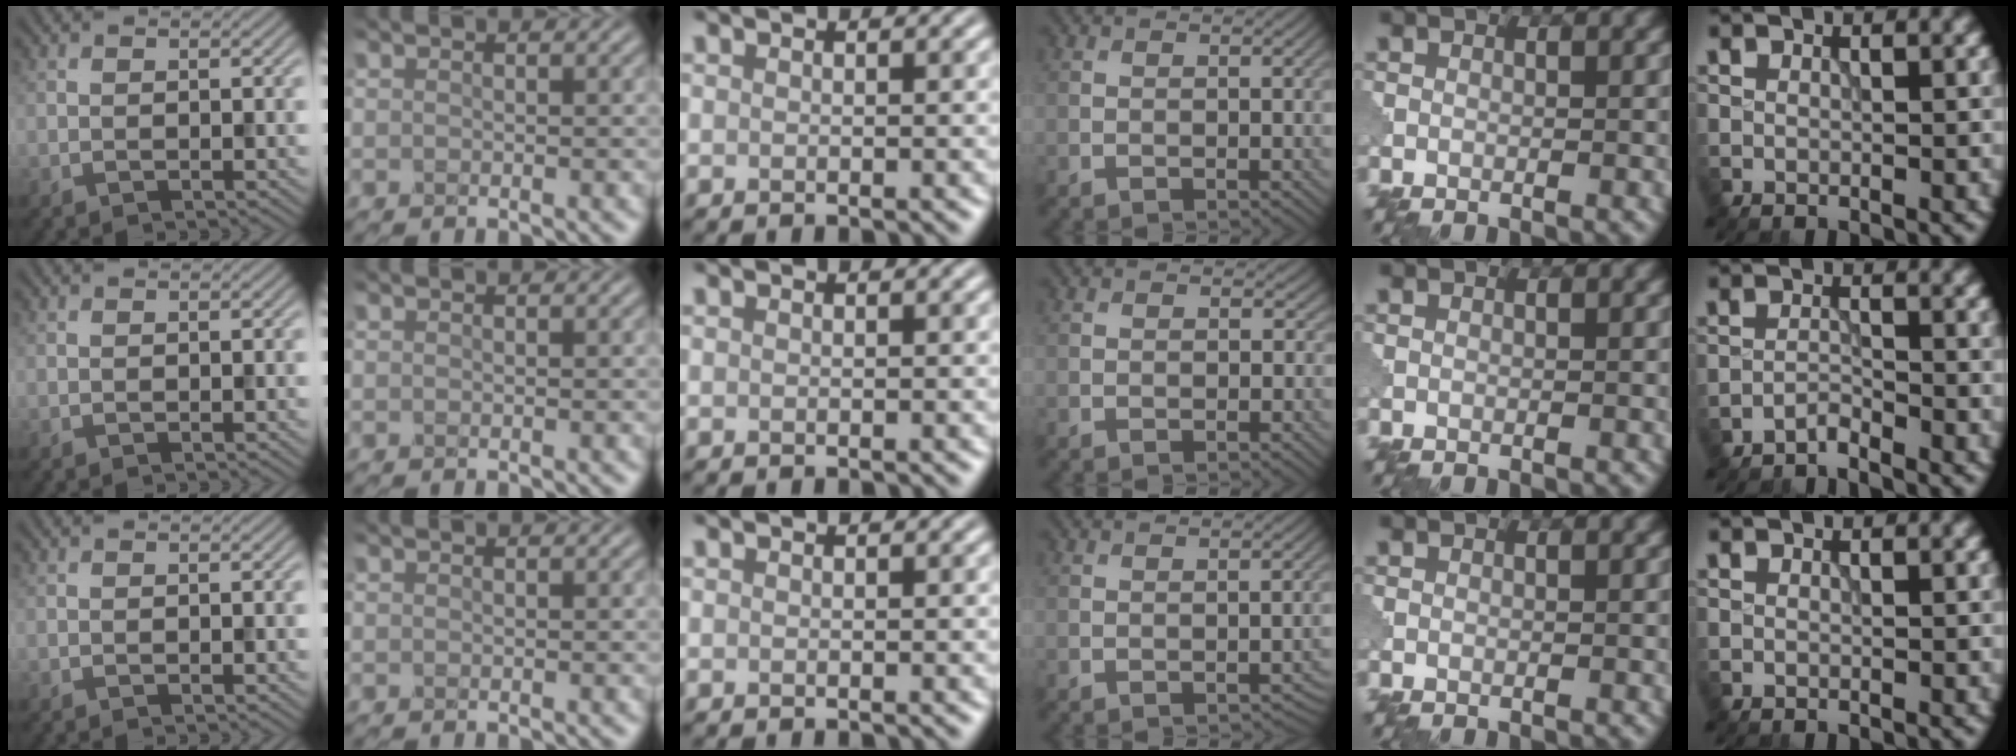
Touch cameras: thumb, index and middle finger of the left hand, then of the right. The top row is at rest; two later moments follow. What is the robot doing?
{"motion": "shake", "object": "medicine bottle"}